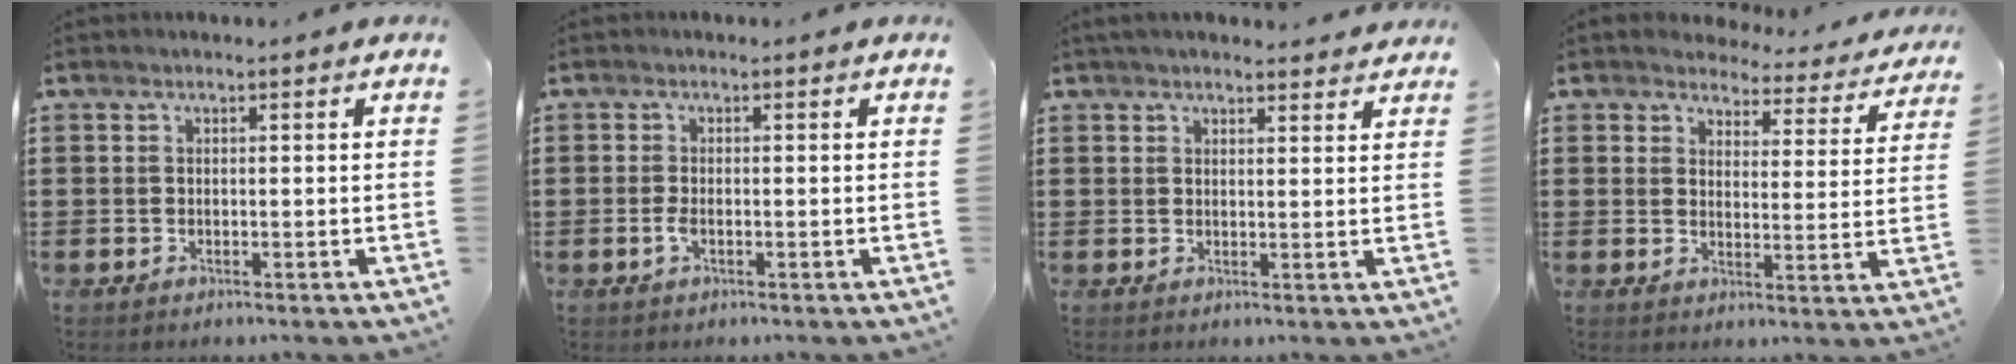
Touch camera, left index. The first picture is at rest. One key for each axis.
{"total": 1.6, "fx": -0.7, "fy": 0.4, "fz": 1.3, "tx": -0.040, "ty": -0.006, "tz": -0.017}
{"total": 2.6, "fx": 2.5, "fy": 0.3, "fz": 0.6, "tx": -0.018, "ty": -0.001, "tz": 0.047}
{"total": 4.0, "fx": 3.8, "fy": 1.0, "fz": 0.7, "tx": -0.029, "ty": -0.025, "tz": 0.063}